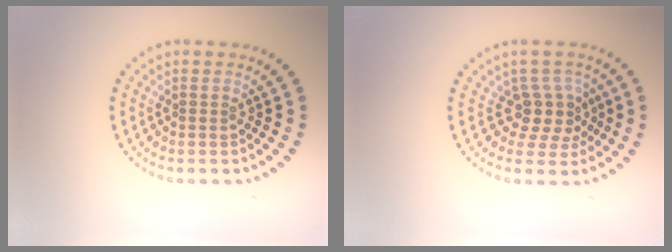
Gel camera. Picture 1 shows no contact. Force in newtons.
{"total": 3.1, "press": 2.4, "slide": 2.0}